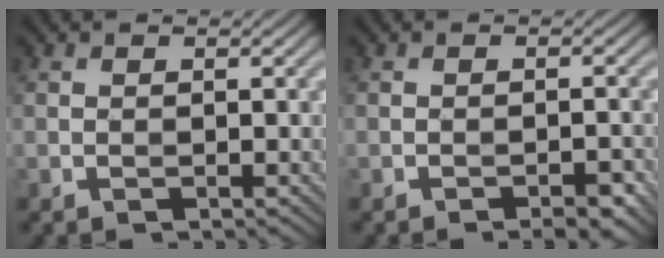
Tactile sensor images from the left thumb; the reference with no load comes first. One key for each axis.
{"total": 1.9, "fx": -1.5, "fy": 0.3, "fz": 1.1, "tx": -0.017, "ty": 0.005, "tz": -0.021}